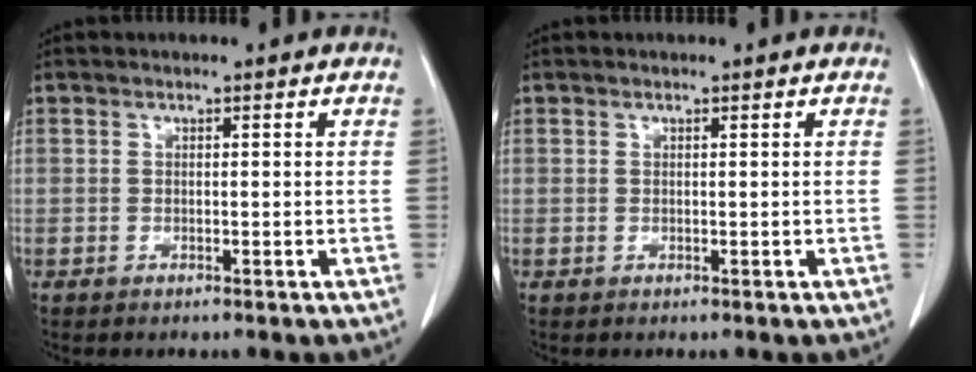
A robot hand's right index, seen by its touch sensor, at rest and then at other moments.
{"total": 0.0}